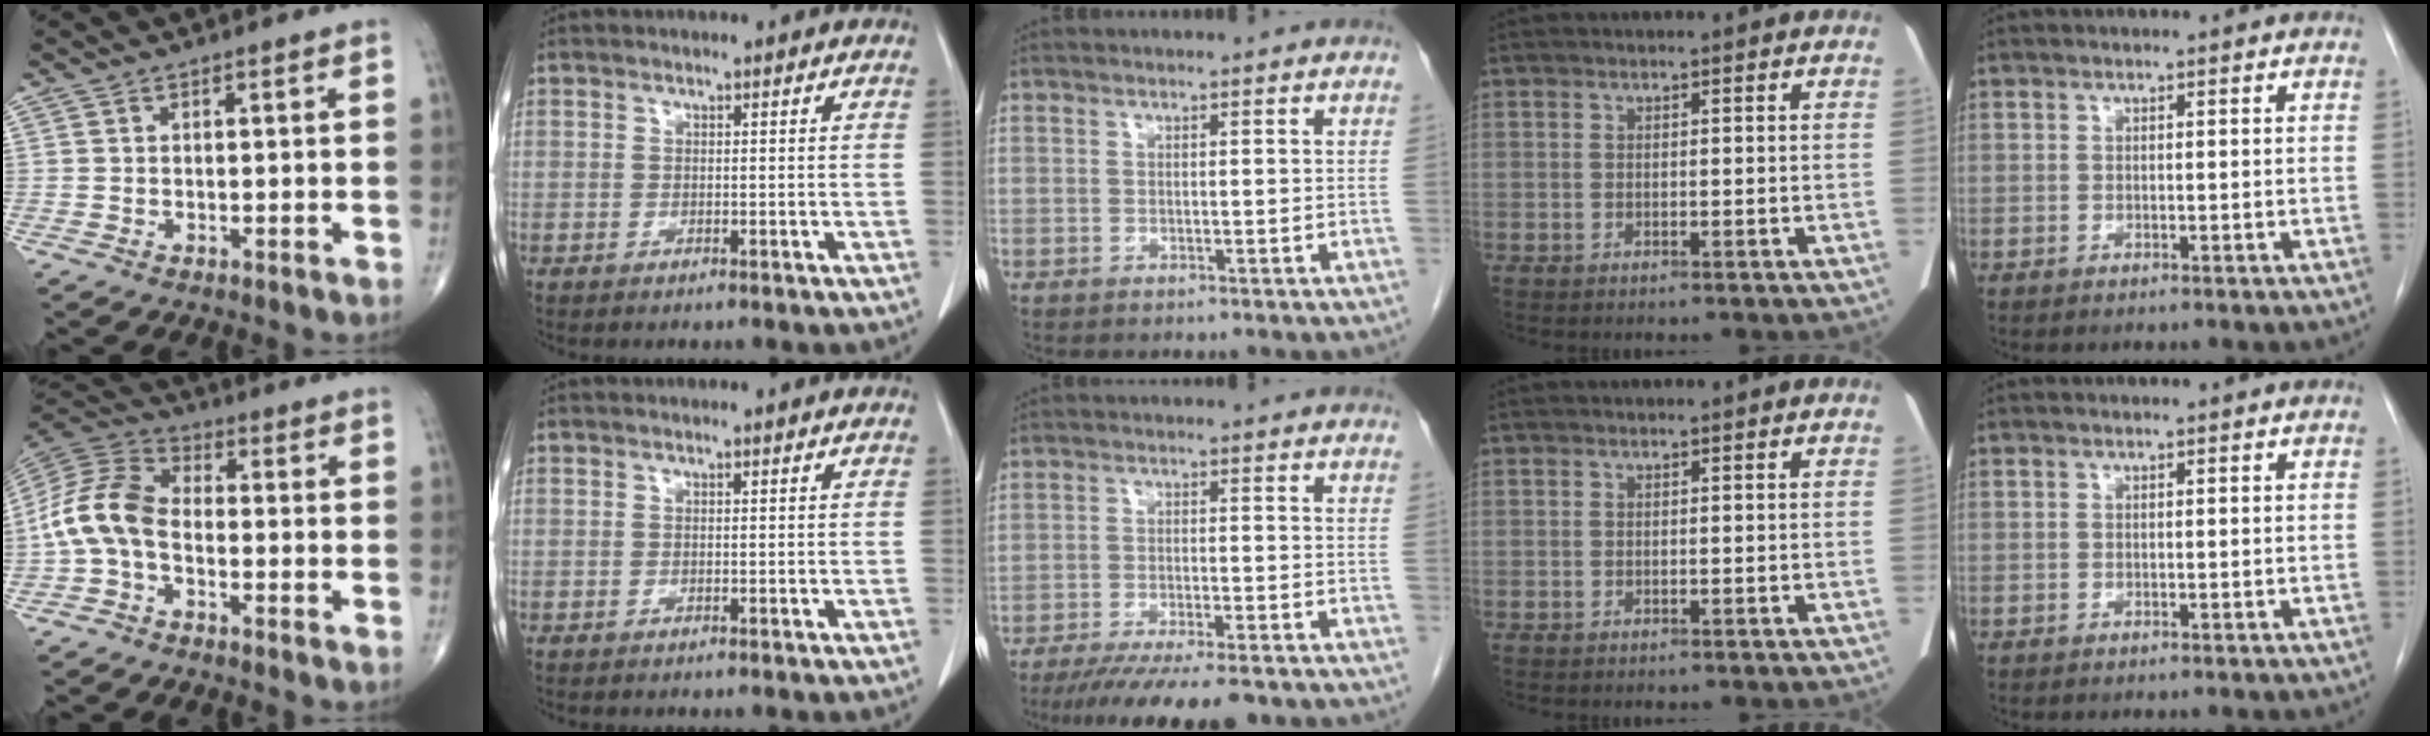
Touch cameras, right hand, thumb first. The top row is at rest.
{"thumb": {"total": 10.7, "force": [-2.3, 6.6, 8.2], "torque": [-0.165, 0.035, -0.060]}, "middle": {"total": 12.4, "force": [-10.0, 1.8, 7.1], "torque": [-0.104, -0.022, -0.152]}}